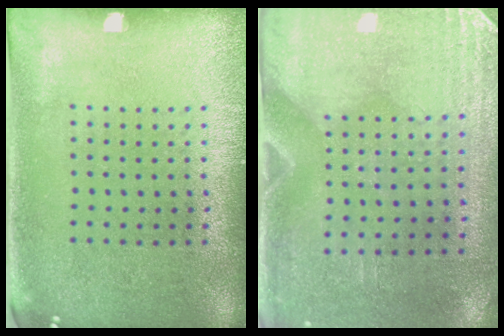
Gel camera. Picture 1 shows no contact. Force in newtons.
{"total": 2.9, "press": 2.5, "slide": 1.5}